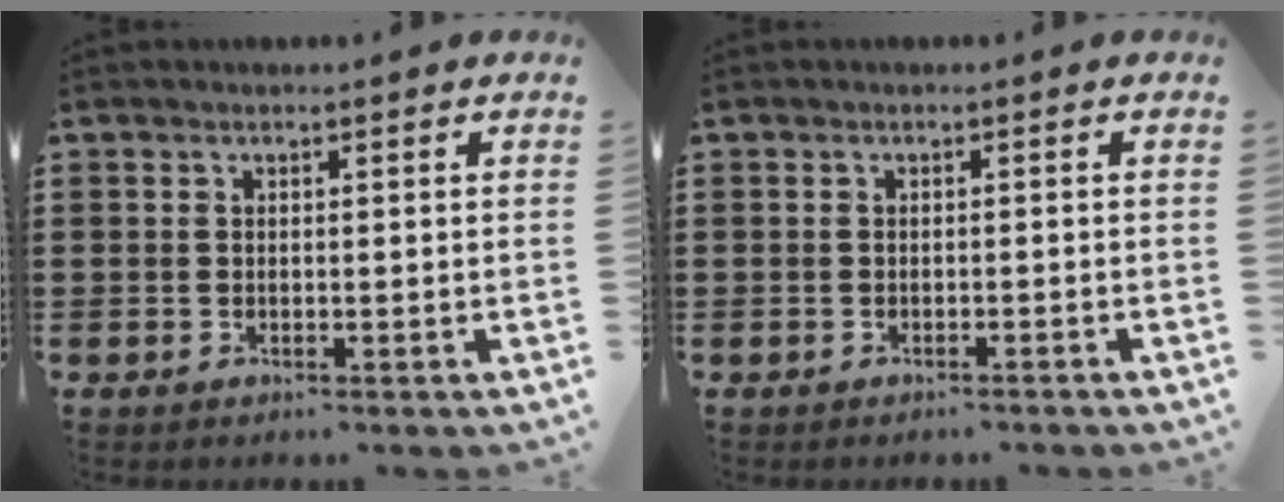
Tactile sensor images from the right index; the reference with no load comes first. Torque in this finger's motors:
{"motor_torque": [0.00, -0.01, -0.13, -0.08]}